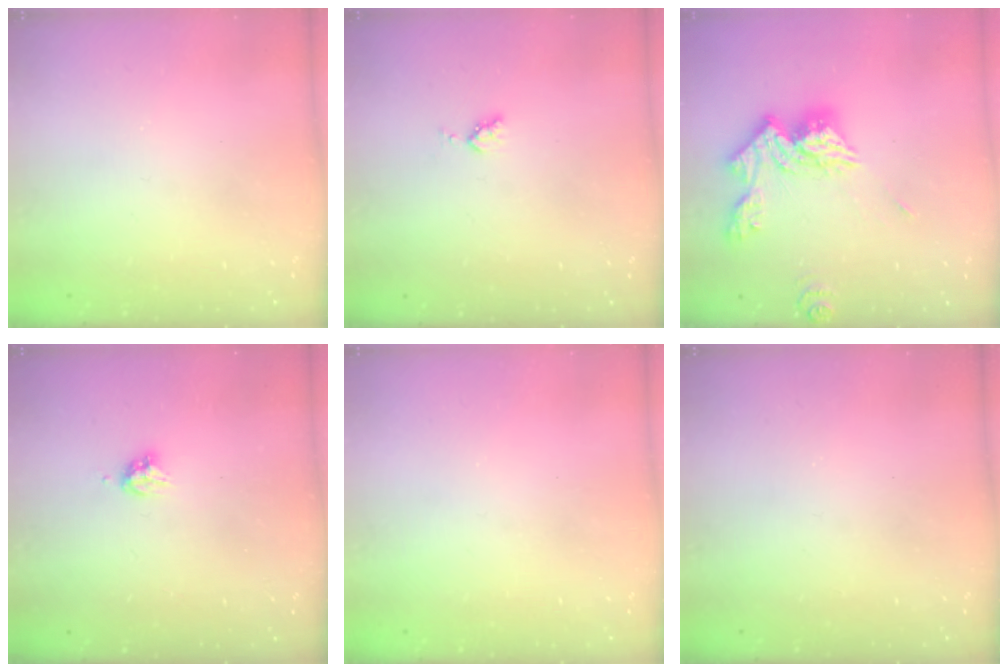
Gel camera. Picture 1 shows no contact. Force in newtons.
{"total": 3.6, "press": 3.5, "slide": 0.4}
{"total": 15.2, "press": 15.1, "slide": 1.6}
{"total": 4.2, "press": 4.1, "slide": 0.5}
{"total": 0.0}
{"total": 0.0}